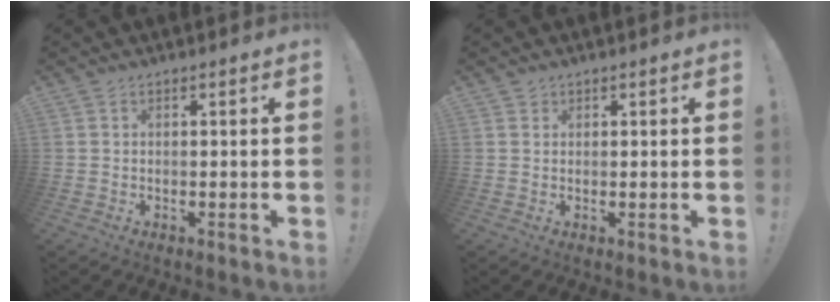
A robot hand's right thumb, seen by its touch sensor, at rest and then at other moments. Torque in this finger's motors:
{"motor_torque": [0.08, 0.14, -0.30, 0.20, 0.00]}